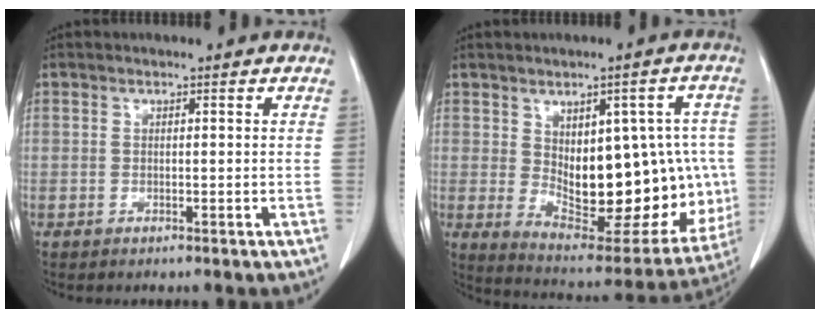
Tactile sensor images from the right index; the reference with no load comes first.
{"total": 20.6, "force": [-0.4, 9.4, 18.3], "torque": [-0.230, 0.011, 0.030]}